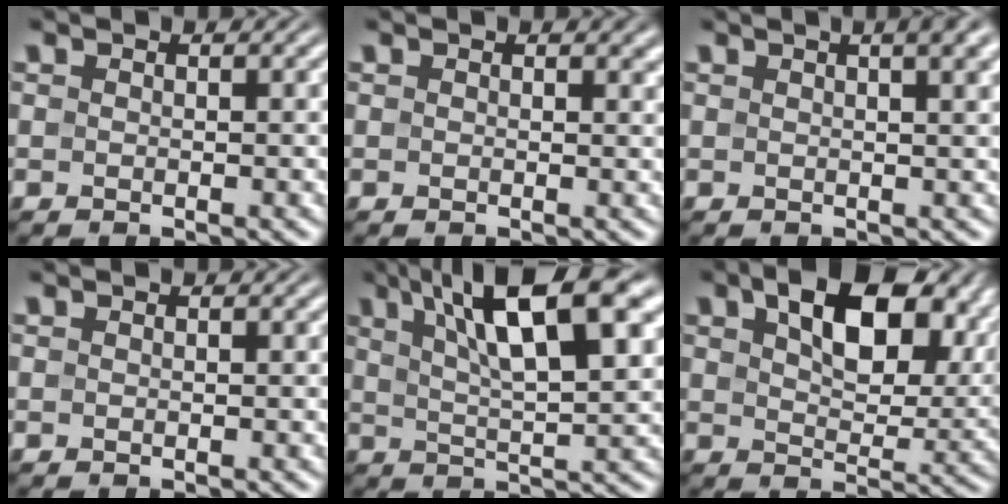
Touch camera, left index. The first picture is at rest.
{"total": 1.0, "force": [0.7, 0.3, 0.7], "torque": [-0.005, 0.000, 0.012]}
{"total": 5.7, "force": [3.0, 2.3, 4.2], "torque": [-0.025, 0.031, 0.006]}
{"total": 0.0}
{"total": 11.2, "force": [5.6, 2.9, 9.2], "torque": [-0.141, 0.013, 0.089]}
{"total": 10.4, "force": [4.0, 5.5, 7.8], "torque": [-0.132, 0.004, 0.073]}